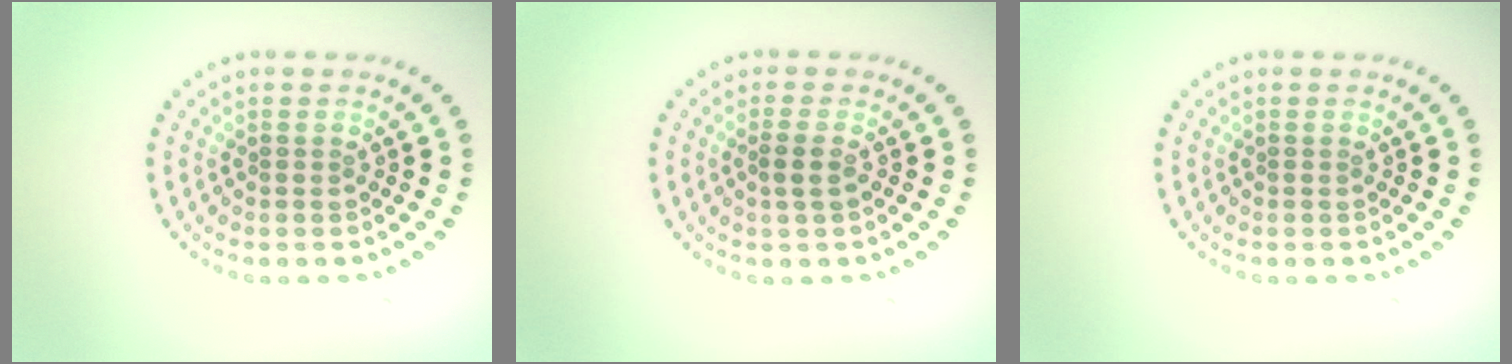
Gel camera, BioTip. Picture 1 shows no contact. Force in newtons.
{"total": 1.1, "press": 0.9, "slide": 0.6}
{"total": 0.0}